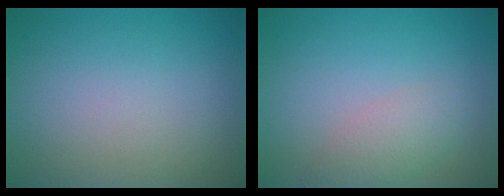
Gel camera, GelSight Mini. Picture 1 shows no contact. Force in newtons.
{"total": 2.4, "press": 2.4, "slide": 0.2}